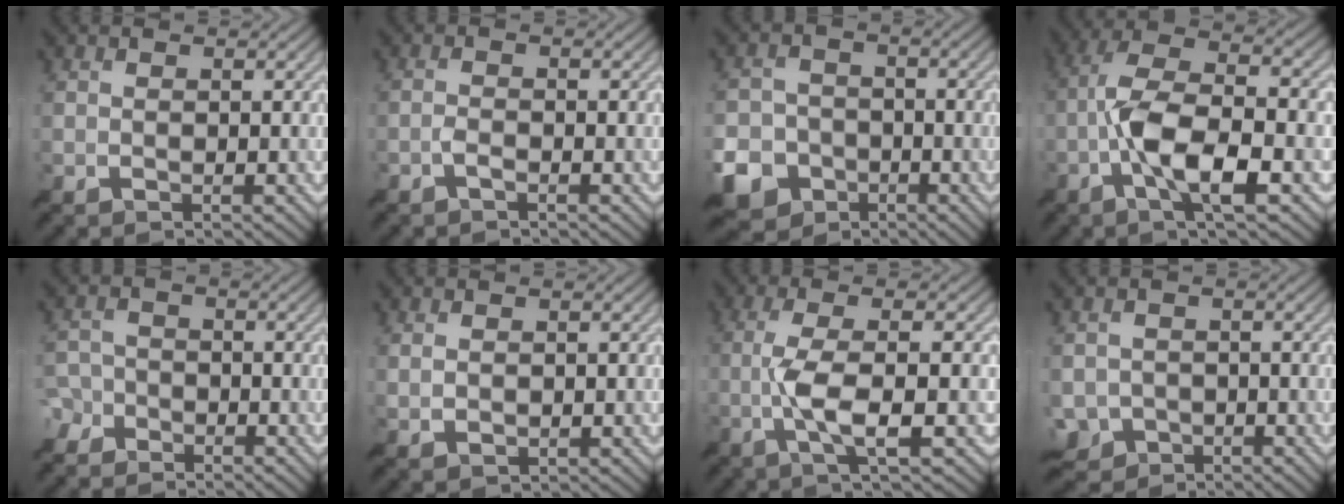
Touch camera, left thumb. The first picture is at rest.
{"total": 1.2, "force": [-0.9, 0.3, 0.7], "torque": [-0.014, 0.003, -0.021]}
{"total": 7.4, "force": [-4.0, 5.6, 2.9], "torque": [-0.078, -0.016, -0.086]}
{"total": 11.7, "force": [-3.5, 3.6, 10.6], "torque": [-0.209, 0.007, -0.076]}
{"total": 4.4, "force": [-2.8, 3.4, 0.6], "torque": [-0.006, -0.001, -0.069]}
{"total": 1.6, "force": [0.3, 1.0, 1.3], "torque": [-0.030, -0.003, 0.012]}
{"total": 7.5, "force": [-1.3, 1.3, 7.3], "torque": [-0.145, 0.012, -0.030]}
{"total": 3.8, "force": [-1.4, 3.4, 0.9], "torque": [-0.030, -0.018, -0.034]}